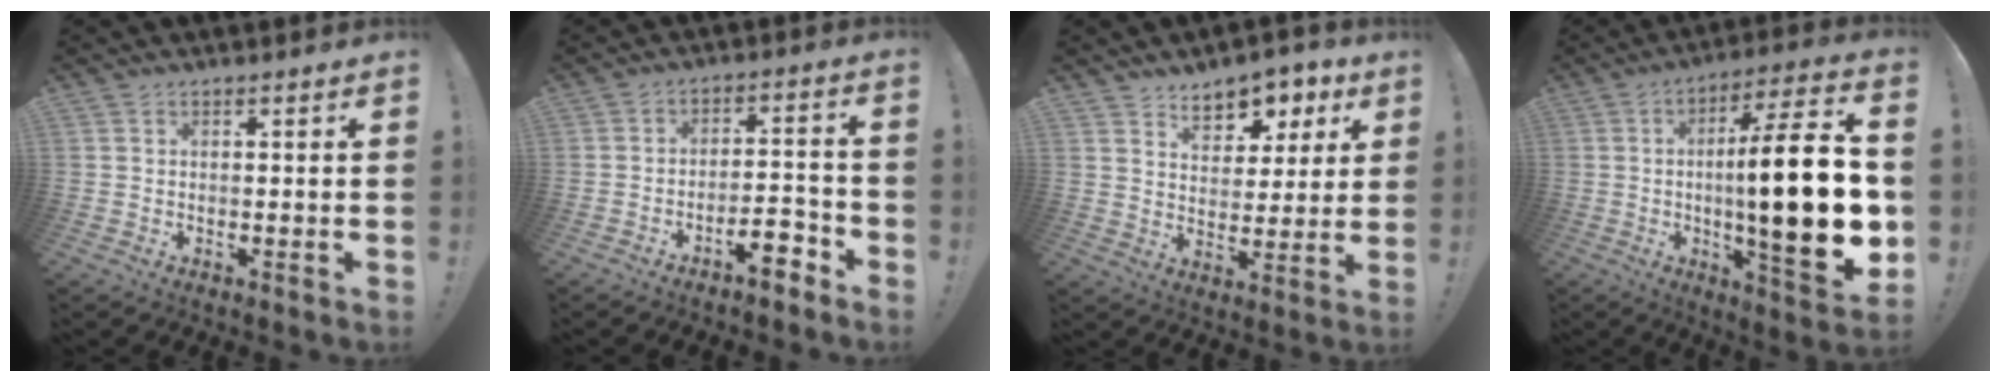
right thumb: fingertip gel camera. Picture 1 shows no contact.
{"total": 7.7, "force": [-5.9, 2.0, 4.5], "torque": [-0.062, 0.041, -0.101]}
{"total": 8.1, "force": [5.4, 5.4, 2.8], "torque": [-0.028, -0.040, 0.100]}
{"total": 24.5, "force": [-1.4, 4.7, 24.0], "torque": [-0.392, -0.005, -0.028]}